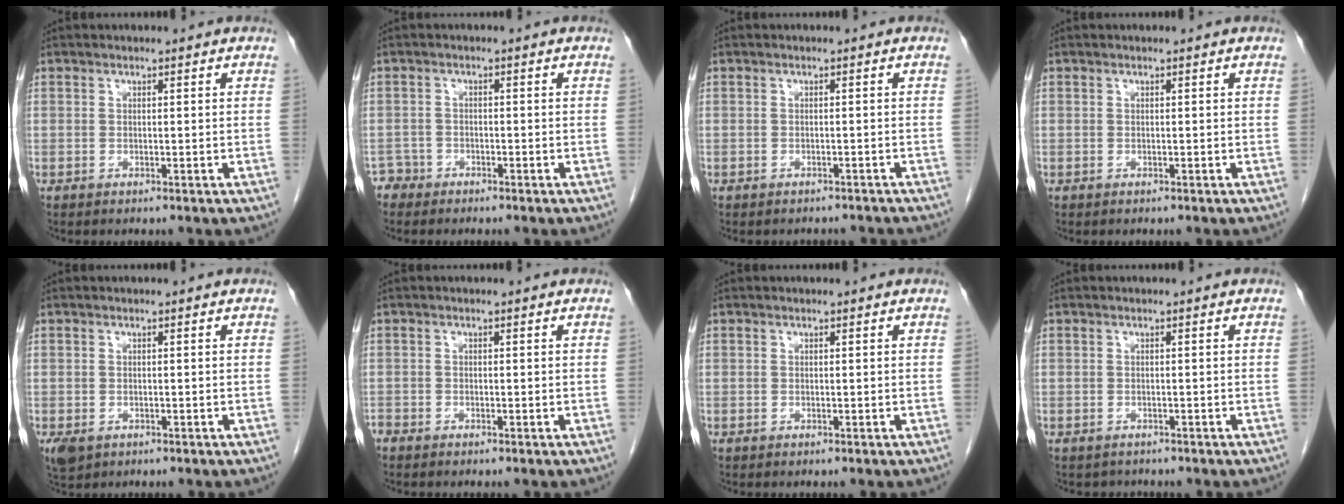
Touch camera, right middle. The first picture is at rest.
{"total": 1.8, "force": [-1.5, 0.8, -0.7], "torque": [0.015, 0.004, -0.028]}
{"total": 5.8, "force": [-5.3, 1.9, 1.4], "torque": [-0.013, 0.000, -0.056]}
{"total": 0.0}
{"total": 2.6, "force": [-1.3, 1.8, 1.4], "torque": [-0.030, -0.004, -0.012]}
{"total": 1.0, "force": [-1.0, 0.3, 0.1], "torque": [-0.004, -0.002, -0.018]}
{"total": 0.0}
{"total": 1.6, "force": [-1.4, 0.8, -0.1], "torque": [-0.004, -0.001, -0.021]}